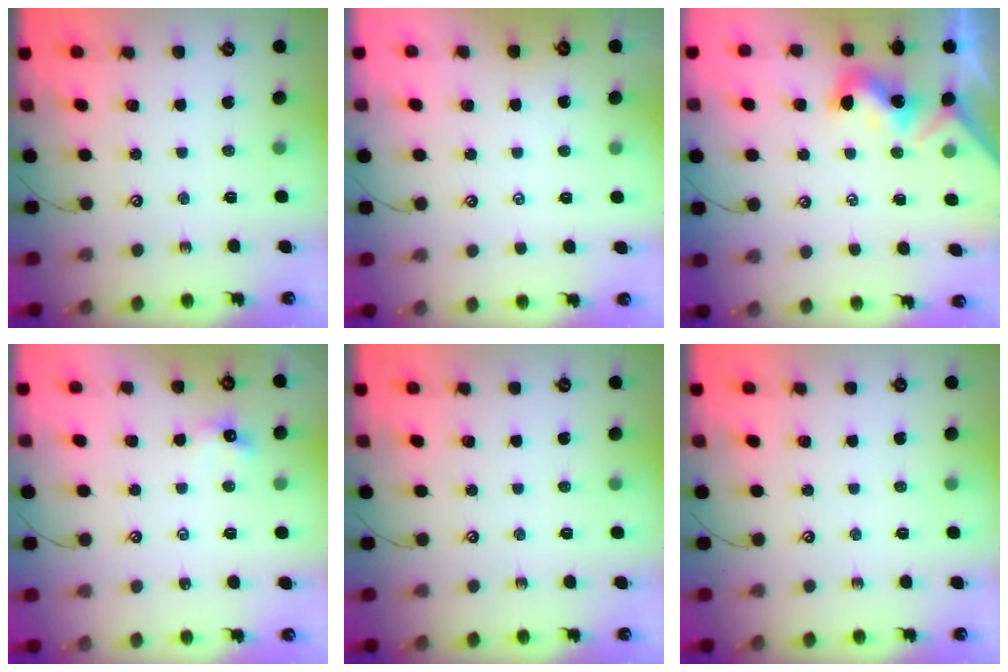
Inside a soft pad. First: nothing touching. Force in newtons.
{"total": 3.1, "press": 3.1, "slide": 0.1}
{"total": 1.7, "press": 1.7, "slide": 0.2}
{"total": 2.2, "press": 2.1, "slide": 0.7}
{"total": 0.0}
{"total": 0.0}